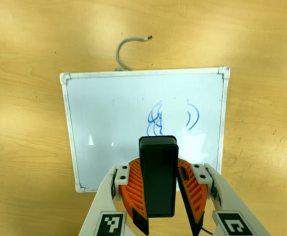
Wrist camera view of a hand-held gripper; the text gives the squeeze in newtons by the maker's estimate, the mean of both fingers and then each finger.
{"total": 9.5, "left": 9.2, "right": 9.8}